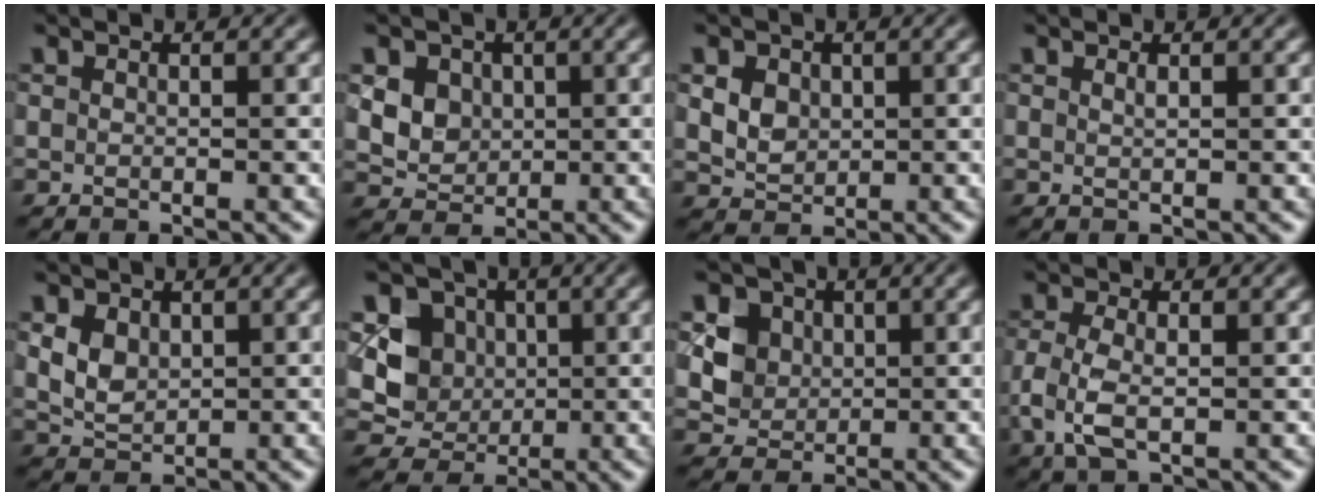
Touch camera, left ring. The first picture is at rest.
{"total": 5.4, "force": [1.9, 4.4, 2.5], "torque": [-0.057, 0.013, 0.035]}
{"total": 4.3, "force": [1.3, 3.4, 2.2], "torque": [-0.050, 0.012, 0.020]}
{"total": 0.6, "force": [0.3, 0.2, 0.5], "torque": [-0.005, 0.001, 0.005]}
{"total": 2.8, "force": [0.9, 2.1, 1.6], "torque": [-0.038, -0.003, 0.019]}
{"total": 4.8, "force": [0.9, 4.3, 2.0], "torque": [-0.036, -0.002, 0.006]}
{"total": 4.1, "force": [1.2, 3.5, 1.8], "torque": [-0.046, -0.005, 0.034]}
{"total": 3.9, "force": [-0.6, 2.0, 3.3], "torque": [-0.085, -0.005, -0.012]}